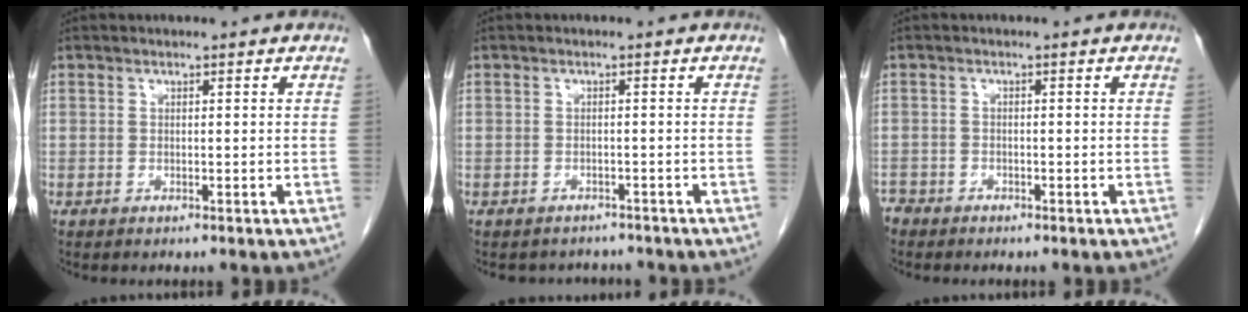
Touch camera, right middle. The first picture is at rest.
{"total": 3.7, "force": [-3.3, 1.6, 0.0], "torque": [-0.005, 0.003, -0.043]}
{"total": 2.5, "force": [-2.2, 1.2, 0.2], "torque": [-0.009, 0.000, -0.041]}